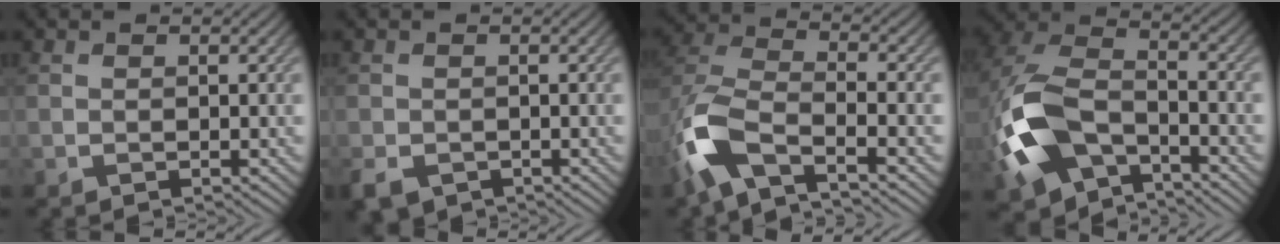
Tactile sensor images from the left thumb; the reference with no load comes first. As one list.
[{"total": 3.2, "force": [-1.8, 2.2, 1.4], "torque": [-0.033, -0.010, -0.037]}, {"total": 9.6, "force": [-4.9, 3.9, 7.3], "torque": [-0.169, -0.006, -0.114]}, {"total": 13.4, "force": [-5.1, 7.8, 9.6], "torque": [-0.244, -0.015, -0.110]}]